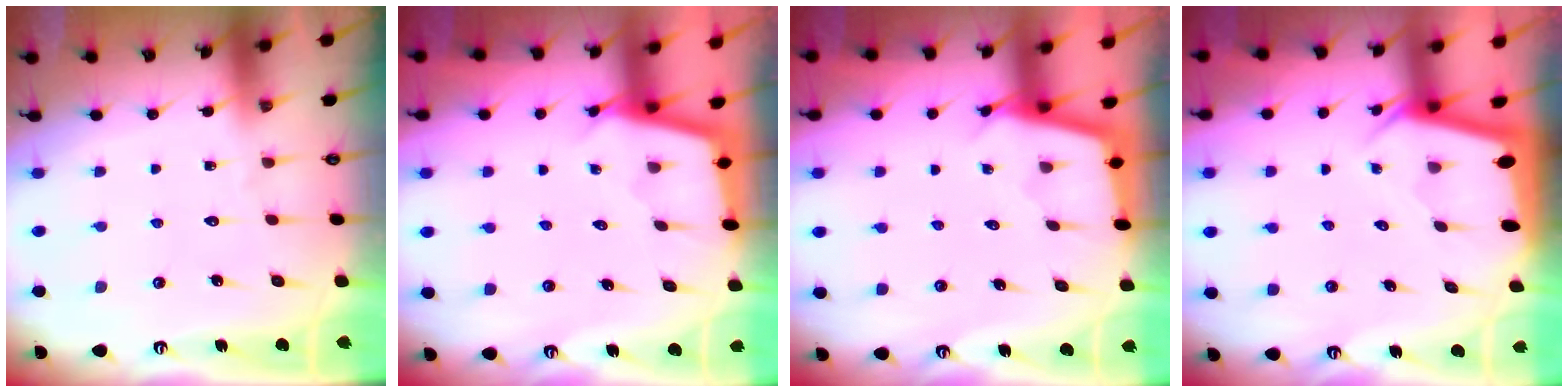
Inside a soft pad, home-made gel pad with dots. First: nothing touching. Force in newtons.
{"total": 2.2, "press": 2.2, "slide": 0.2}
{"total": 2.5, "press": 2.5, "slide": 0.2}
{"total": 2.4, "press": 2.4, "slide": 0.1}